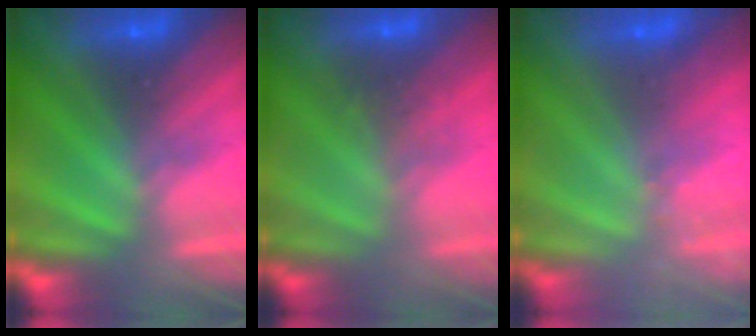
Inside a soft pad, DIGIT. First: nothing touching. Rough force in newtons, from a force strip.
{"total": 2.8}
{"total": 2.7}